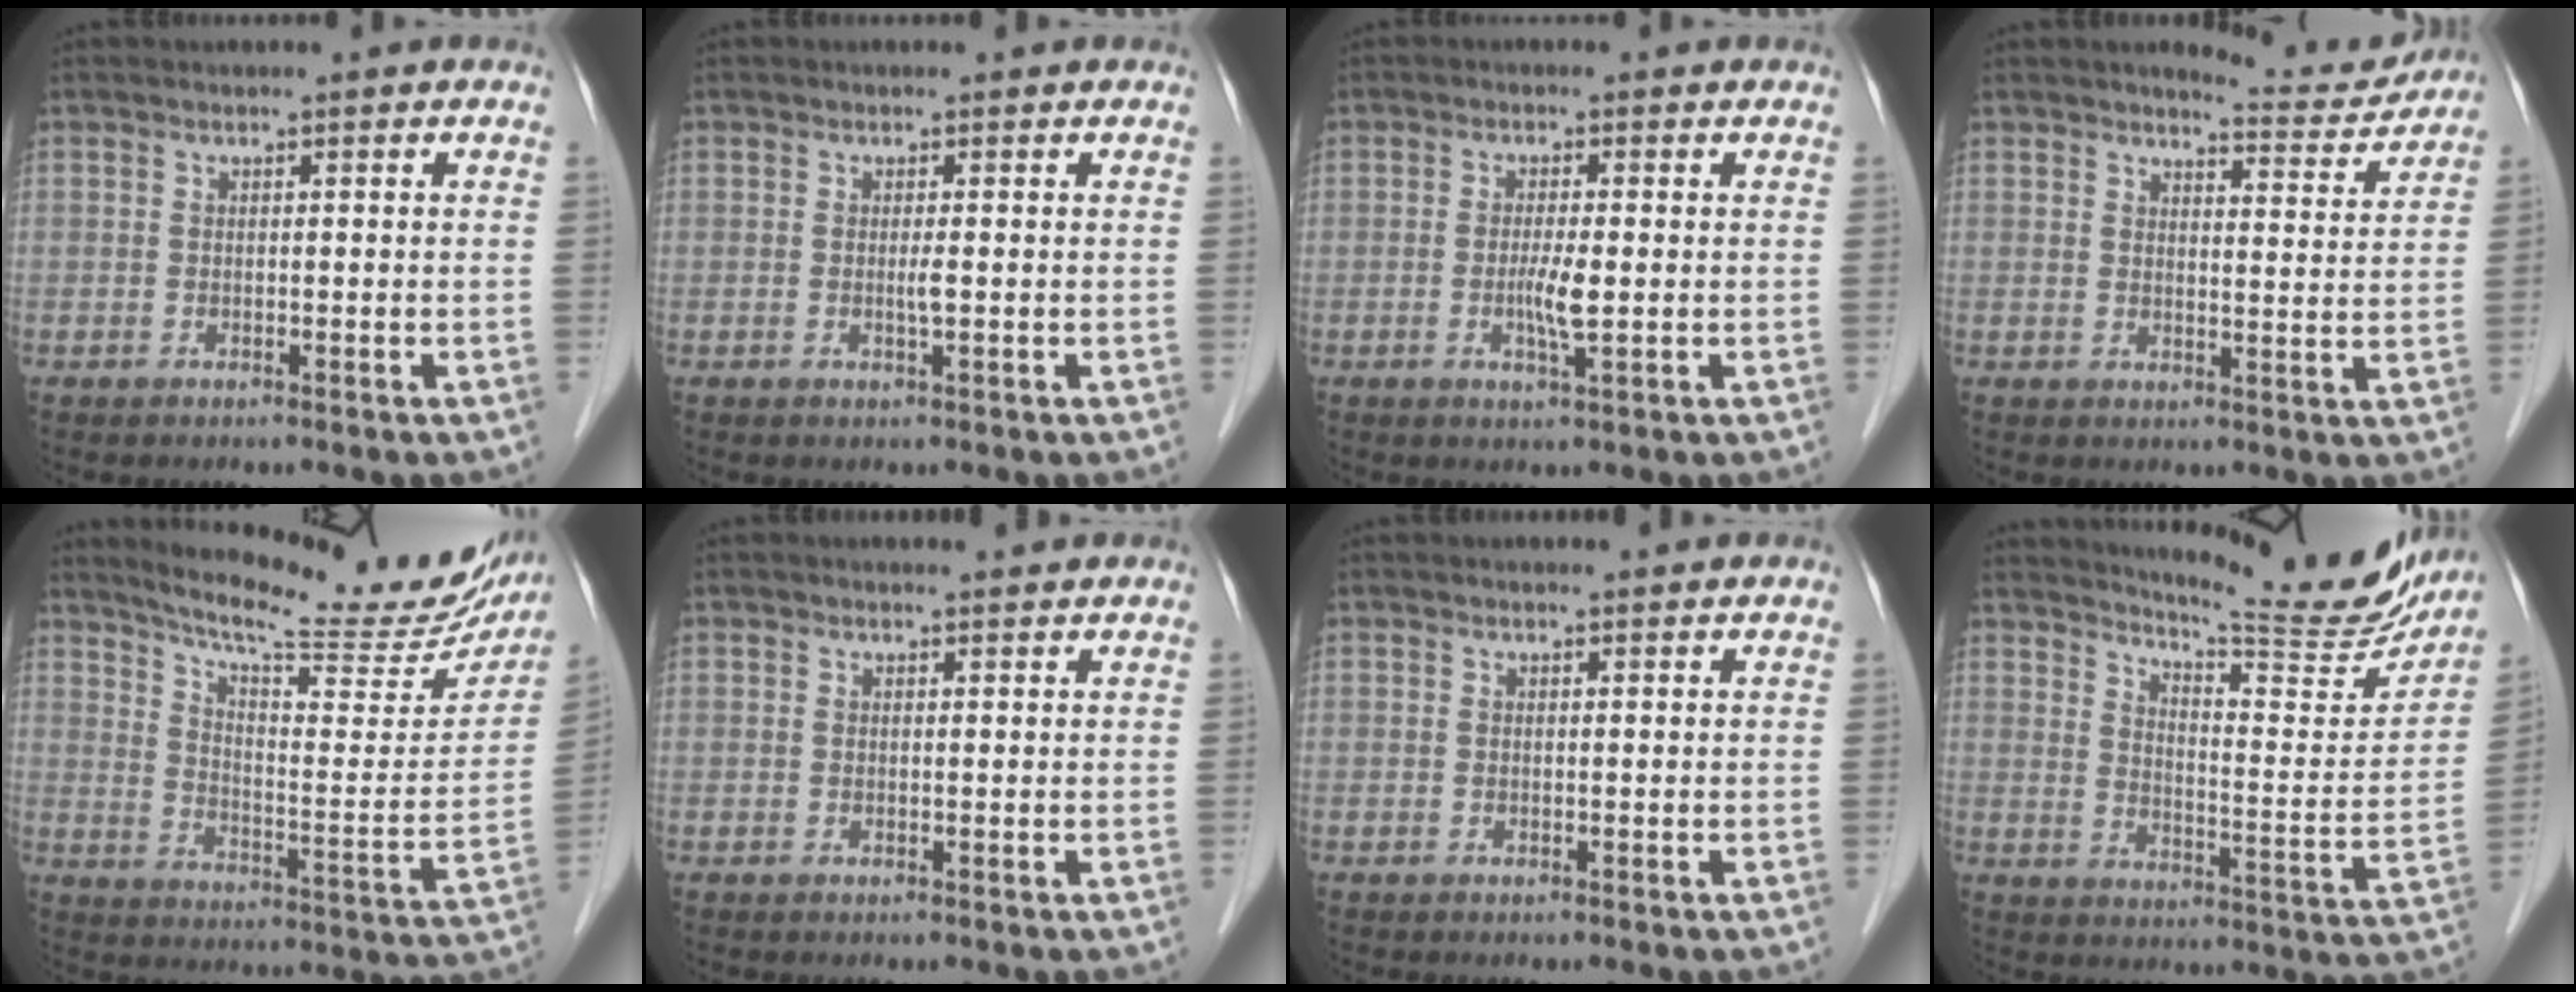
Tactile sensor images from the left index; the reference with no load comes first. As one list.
[{"total": 1.1, "force": [0.0, -0.1, 1.1], "torque": [-0.023, -0.001, -0.002]}, {"total": 3.3, "force": [-0.4, 0.3, 3.2], "torque": [-0.065, -0.006, -0.006]}, {"total": 6.1, "force": [6.0, 0.5, 0.5], "torque": [-0.013, -0.018, 0.074]}, {"total": 22.2, "force": [19.8, 3.5, 9.6], "torque": [-0.139, -0.042, 0.259]}, {"total": 1.2, "force": [1.2, 0.0, 0.0], "torque": [-0.009, -0.003, 0.017]}, {"total": 1.0, "force": [1.0, 0.0, 0.0], "torque": [-0.009, 0.001, 0.012]}, {"total": 18.8, "force": [17.5, 1.8, 6.6], "torque": [-0.099, -0.067, 0.222]}]